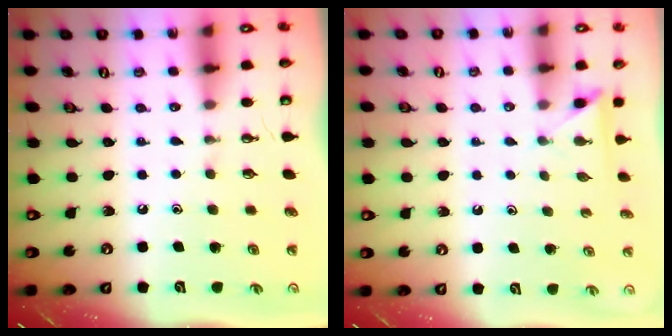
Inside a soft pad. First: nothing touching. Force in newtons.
{"total": 2.7, "press": 2.7, "slide": 0.2}